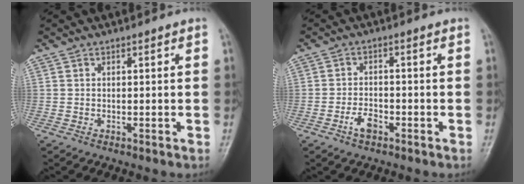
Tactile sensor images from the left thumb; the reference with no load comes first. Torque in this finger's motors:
{"motor_torque": [0.02, 0.19, 0.43, 0.27, 0.01]}